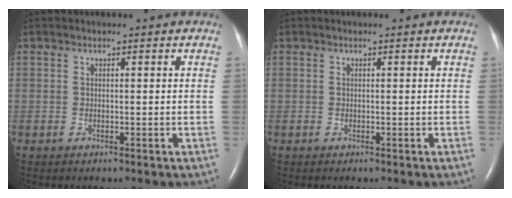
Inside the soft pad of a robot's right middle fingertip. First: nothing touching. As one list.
[{"total": 0.0}]